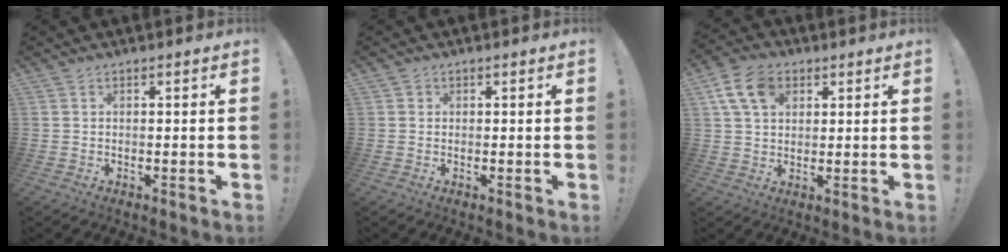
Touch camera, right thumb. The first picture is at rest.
{"total": 0.8, "force": [0.3, 0.8, 0.1], "torque": [-0.001, 0.002, 0.005]}
{"total": 10.7, "force": [4.4, 7.4, 6.4], "torque": [-0.116, -0.002, 0.086]}